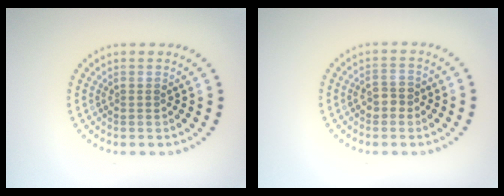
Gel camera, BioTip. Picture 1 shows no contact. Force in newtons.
{"total": 1.6, "press": 1.6, "slide": 0.4}